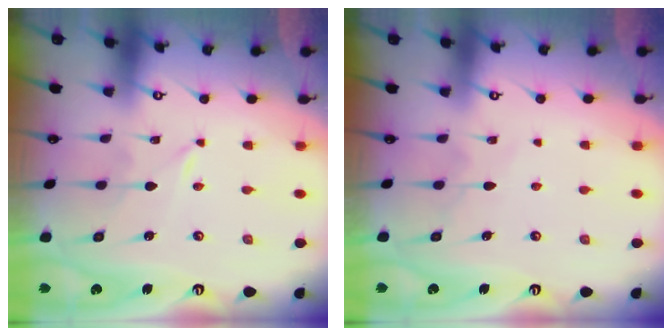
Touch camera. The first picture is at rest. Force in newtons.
{"total": 5.3, "press": 5.2, "slide": 0.7}